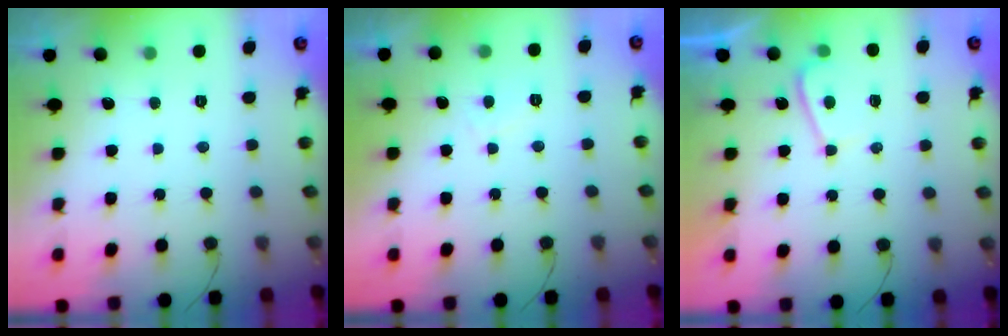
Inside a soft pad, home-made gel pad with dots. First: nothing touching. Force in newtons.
{"total": 1.8, "press": 1.7, "slide": 0.6}
{"total": 3.2, "press": 3.1, "slide": 0.7}